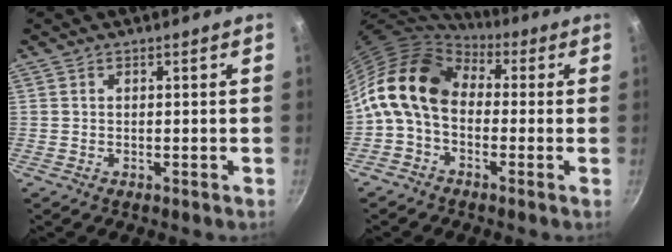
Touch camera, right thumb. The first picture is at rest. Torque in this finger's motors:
{"motor_torque": [2.36, 2.65, 1.03, -1.04, 0.30]}